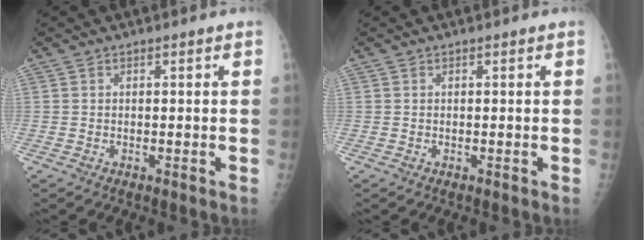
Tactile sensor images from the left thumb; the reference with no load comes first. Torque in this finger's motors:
{"motor_torque": [0.00, 0.00, -0.05, -0.01, 0.00]}